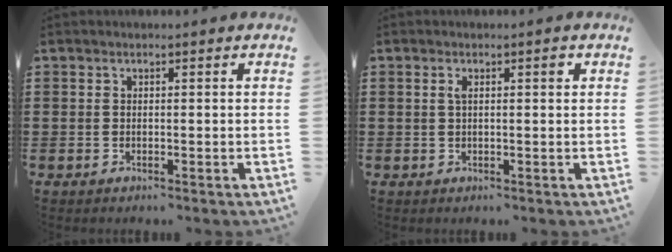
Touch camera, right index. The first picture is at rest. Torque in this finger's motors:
{"motor_torque": [0.08, -0.05, 0.01, 0.01]}